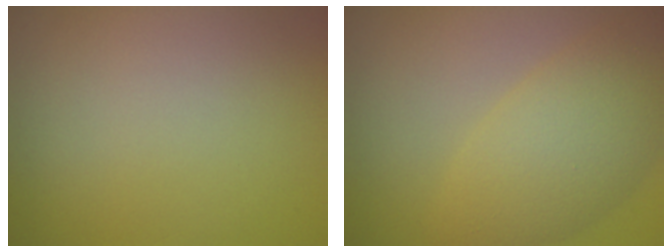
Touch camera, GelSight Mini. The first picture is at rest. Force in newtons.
{"total": 6.5, "press": 6.5, "slide": 0.2}